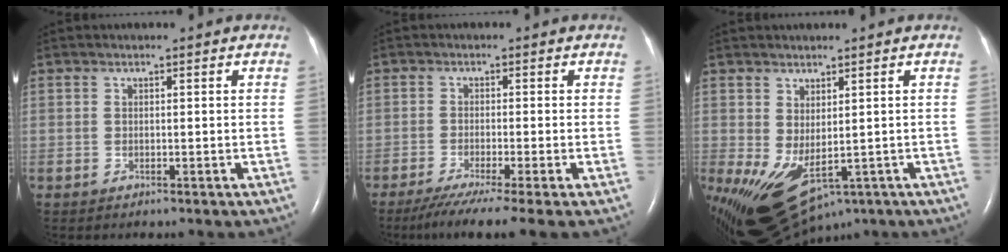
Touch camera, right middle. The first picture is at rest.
{"total": 8.4, "force": [-6.4, -0.9, 5.3], "torque": [-0.078, -0.028, -0.101]}
{"total": 12.0, "force": [-4.4, 6.1, 9.3], "torque": [-0.178, -0.012, -0.048]}